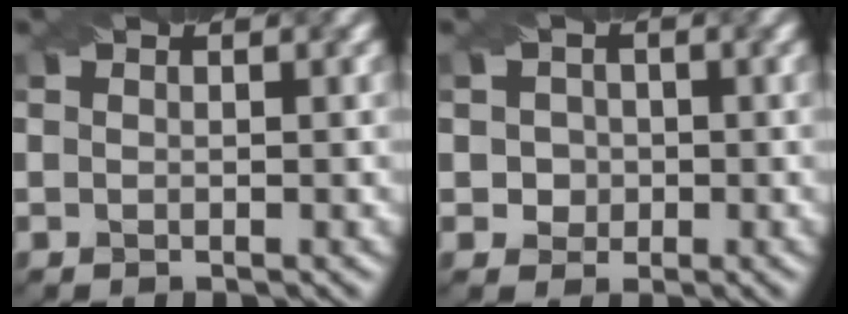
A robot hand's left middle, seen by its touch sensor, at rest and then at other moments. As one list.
[{"total": 1.9, "force": [0.2, 1.8, 0.6], "torque": [0.000, 0.004, 0.013]}]